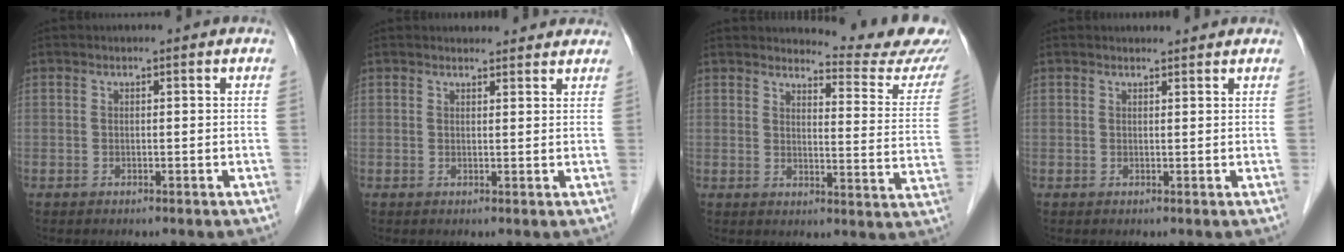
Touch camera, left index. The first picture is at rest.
{"total": 5.2, "force": [4.9, 1.6, 0.9], "torque": [-0.005, 0.011, 0.049]}
{"total": 14.3, "force": [14.1, 0.5, 2.2], "torque": [-0.012, -0.104, 0.141]}
{"total": 2.5, "force": [2.4, 0.5, 0.4], "torque": [-0.011, 0.011, 0.028]}